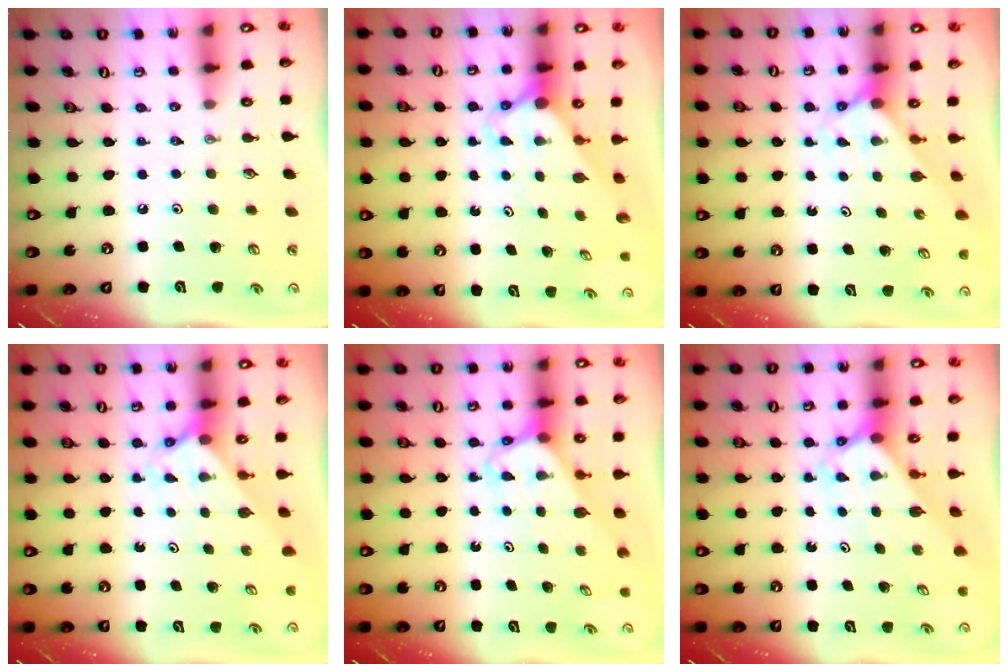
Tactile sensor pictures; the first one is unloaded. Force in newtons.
{"total": 3.1, "press": 3.1, "slide": 0.3}
{"total": 2.4, "press": 2.4, "slide": 0.2}
{"total": 2.1, "press": 2.1, "slide": 0.1}
{"total": 3.2, "press": 3.2, "slide": 0.2}
{"total": 3.0, "press": 2.9, "slide": 0.4}